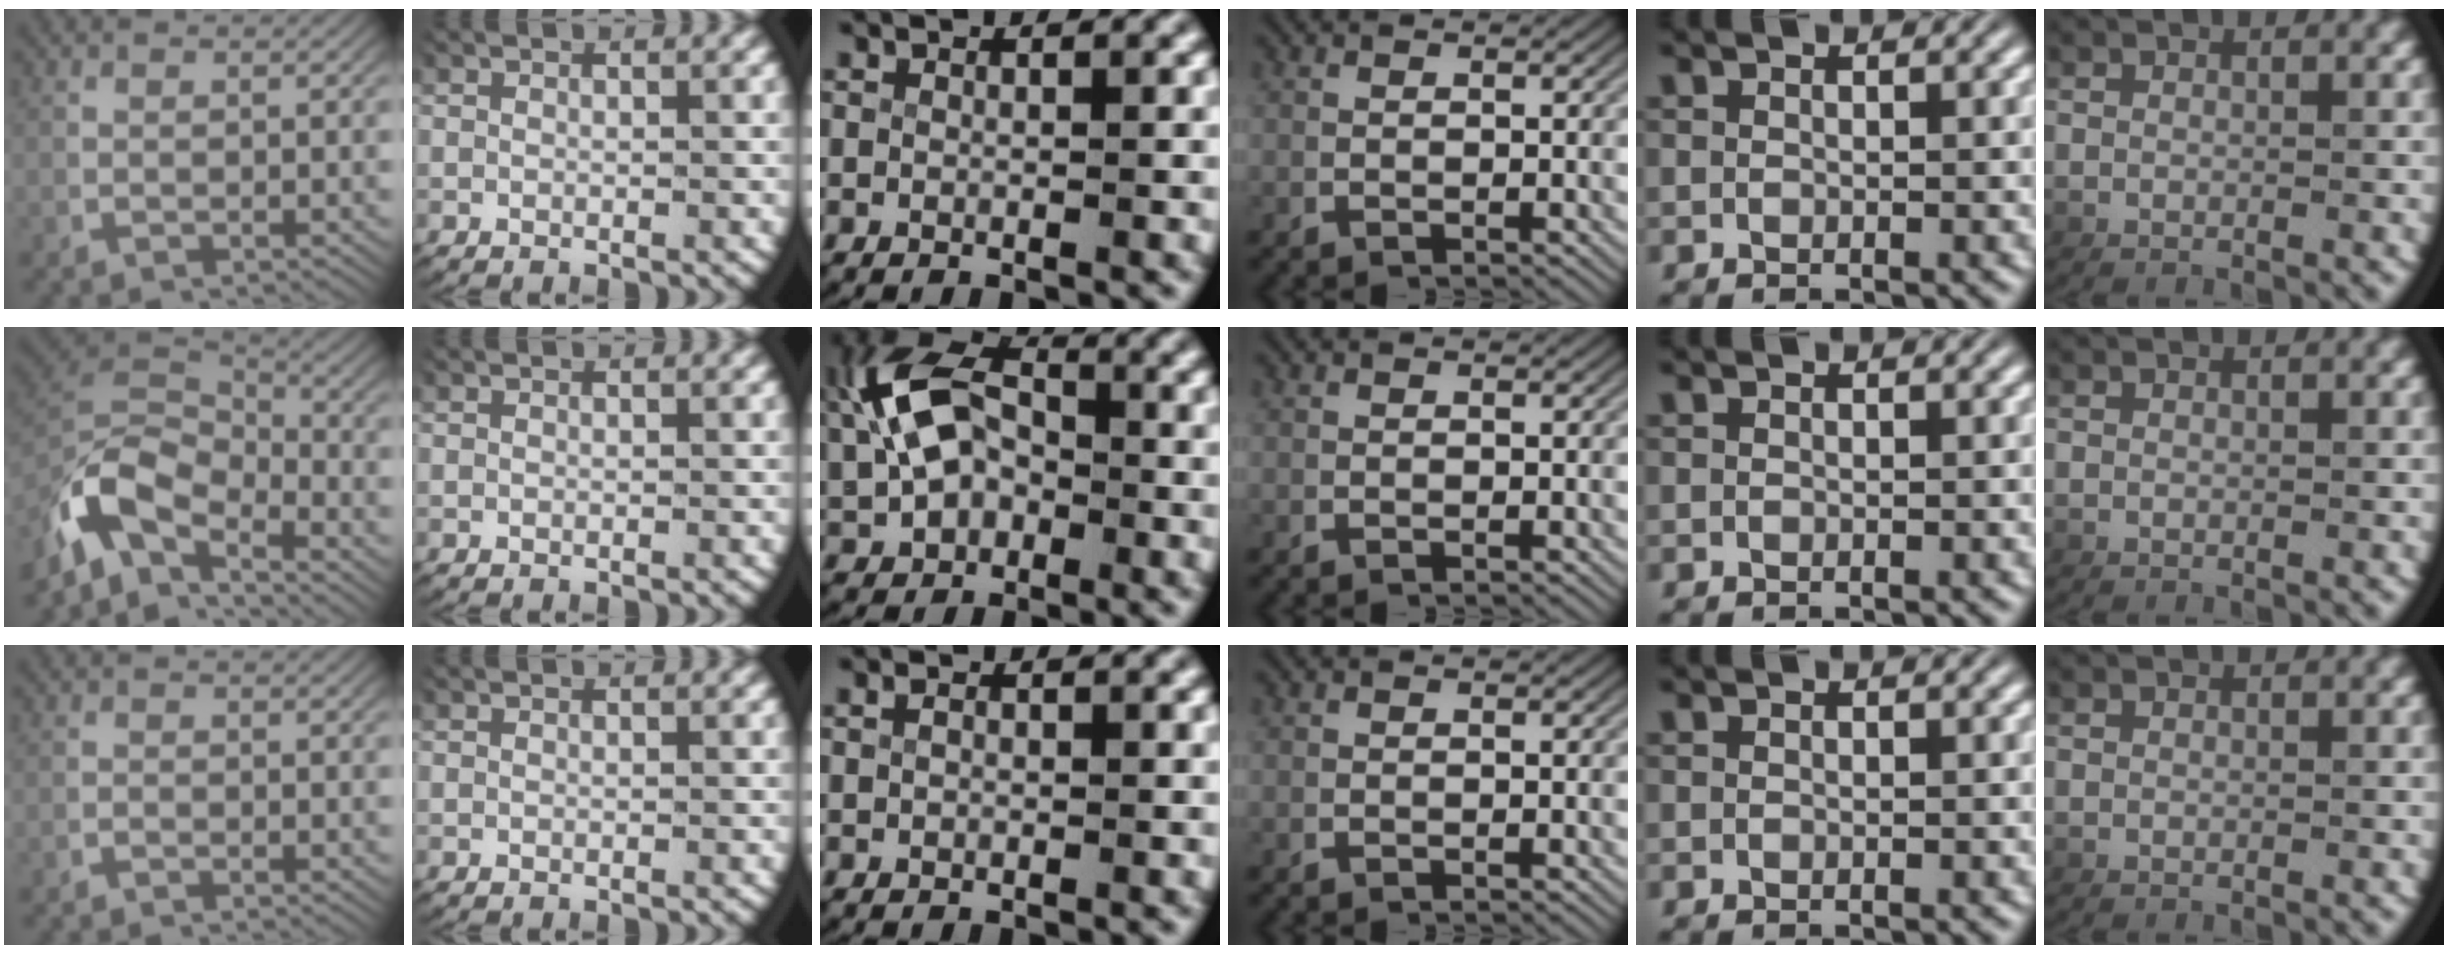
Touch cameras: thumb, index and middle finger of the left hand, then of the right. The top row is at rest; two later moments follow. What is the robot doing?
{"motion": "lift_and_place", "object": "fork"}